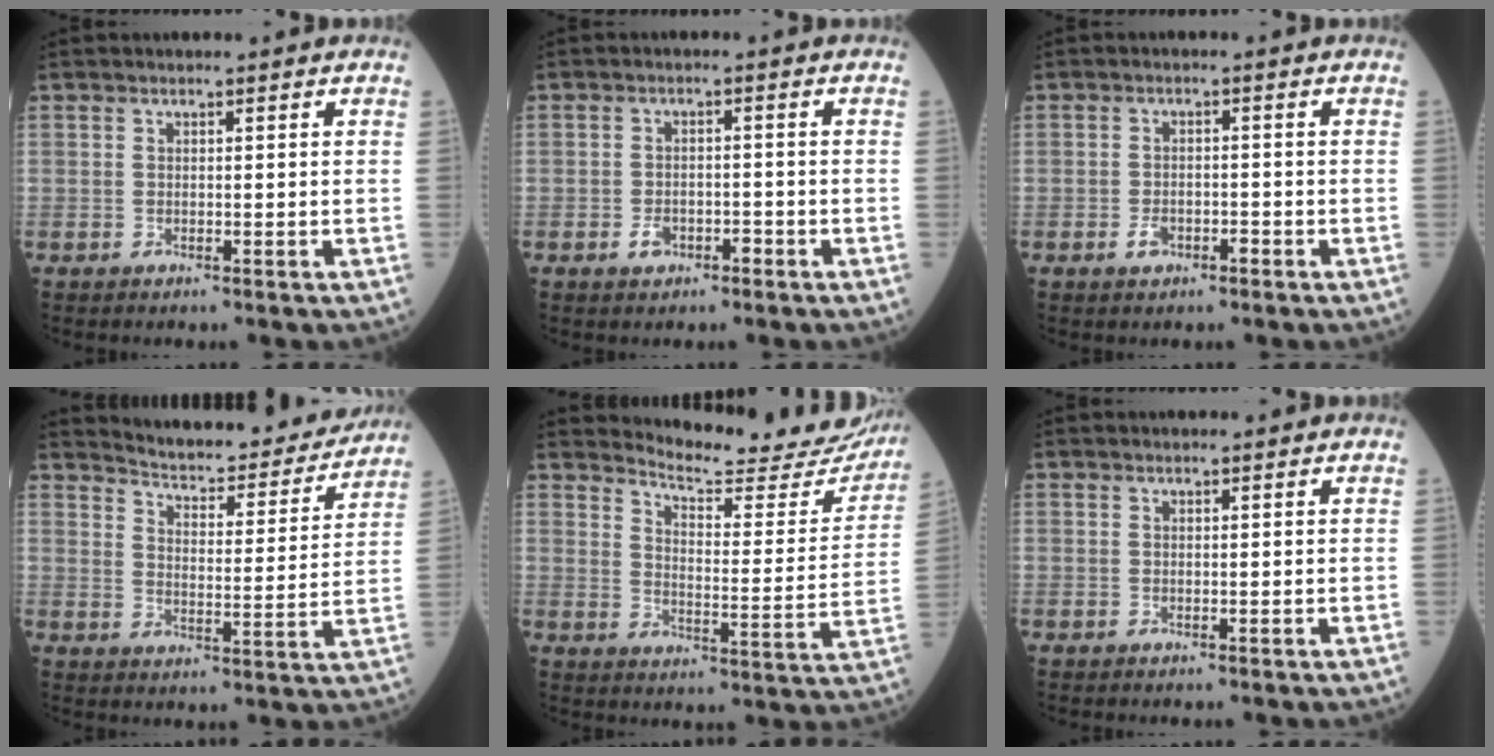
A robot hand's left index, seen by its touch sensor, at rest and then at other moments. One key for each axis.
{"total": 2.7, "fx": -1.6, "fy": 1.7, "fz": 1.4, "tx": -0.026, "ty": 0.004, "tz": -0.022}
{"total": 2.4, "fx": -1.4, "fy": 1.4, "fz": 1.4, "tx": -0.027, "ty": 0.003, "tz": -0.022}
{"total": 16.8, "fx": 15.9, "fy": 2.7, "fz": 4.7, "tx": -0.059, "ty": -0.028, "tz": 0.205}
{"total": 18.9, "fx": 18.4, "fy": 2.3, "fz": 4.0, "tx": -0.048, "ty": -0.091, "tz": 0.214}
{"total": 1.3, "fx": 1.1, "fy": 0.1, "fz": 0.5, "tx": -0.007, "ty": 0.012, "tz": 0.017}